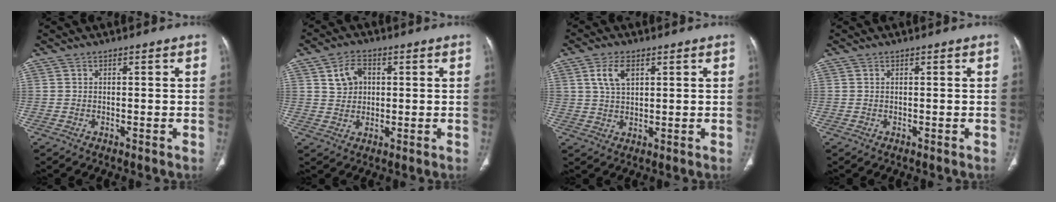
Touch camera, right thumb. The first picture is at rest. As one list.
[{"total": 5.5, "force": [1.6, 4.2, 3.2], "torque": [-0.041, 0.000, 0.029]}, {"total": 5.5, "force": [2.3, 3.1, 3.9], "torque": [-0.072, -0.005, 0.046]}, {"total": 0.0}]